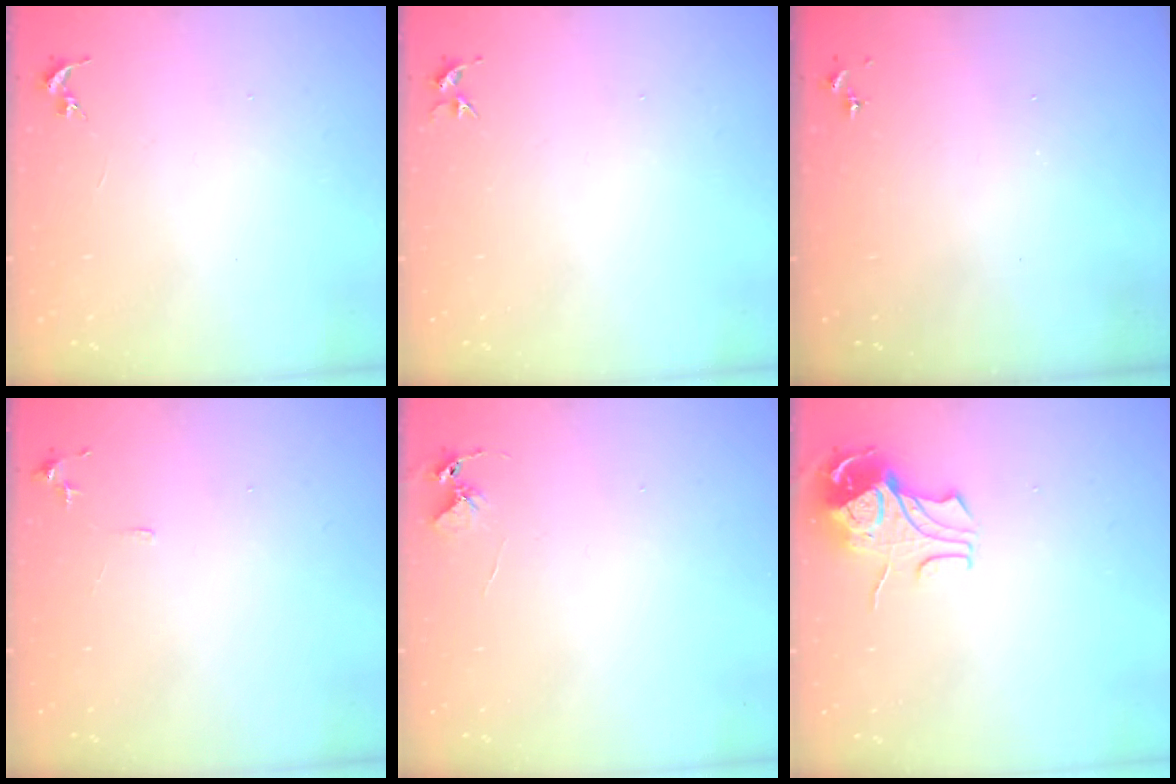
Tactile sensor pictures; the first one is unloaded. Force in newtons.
{"total": 3.7, "press": 3.7, "slide": 0.4}
{"total": 0.0}
{"total": 5.7, "press": 5.6, "slide": 0.6}
{"total": 4.9, "press": 4.9, "slide": 0.3}
{"total": 9.3, "press": 9.3, "slide": 1.2}